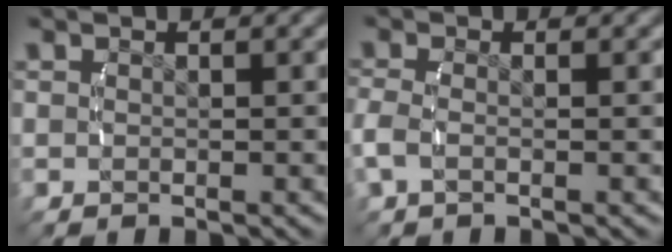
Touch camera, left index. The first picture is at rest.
{"total": 1.6, "force": [-0.6, 0.7, 1.3], "torque": [-0.046, -0.010, -0.006]}